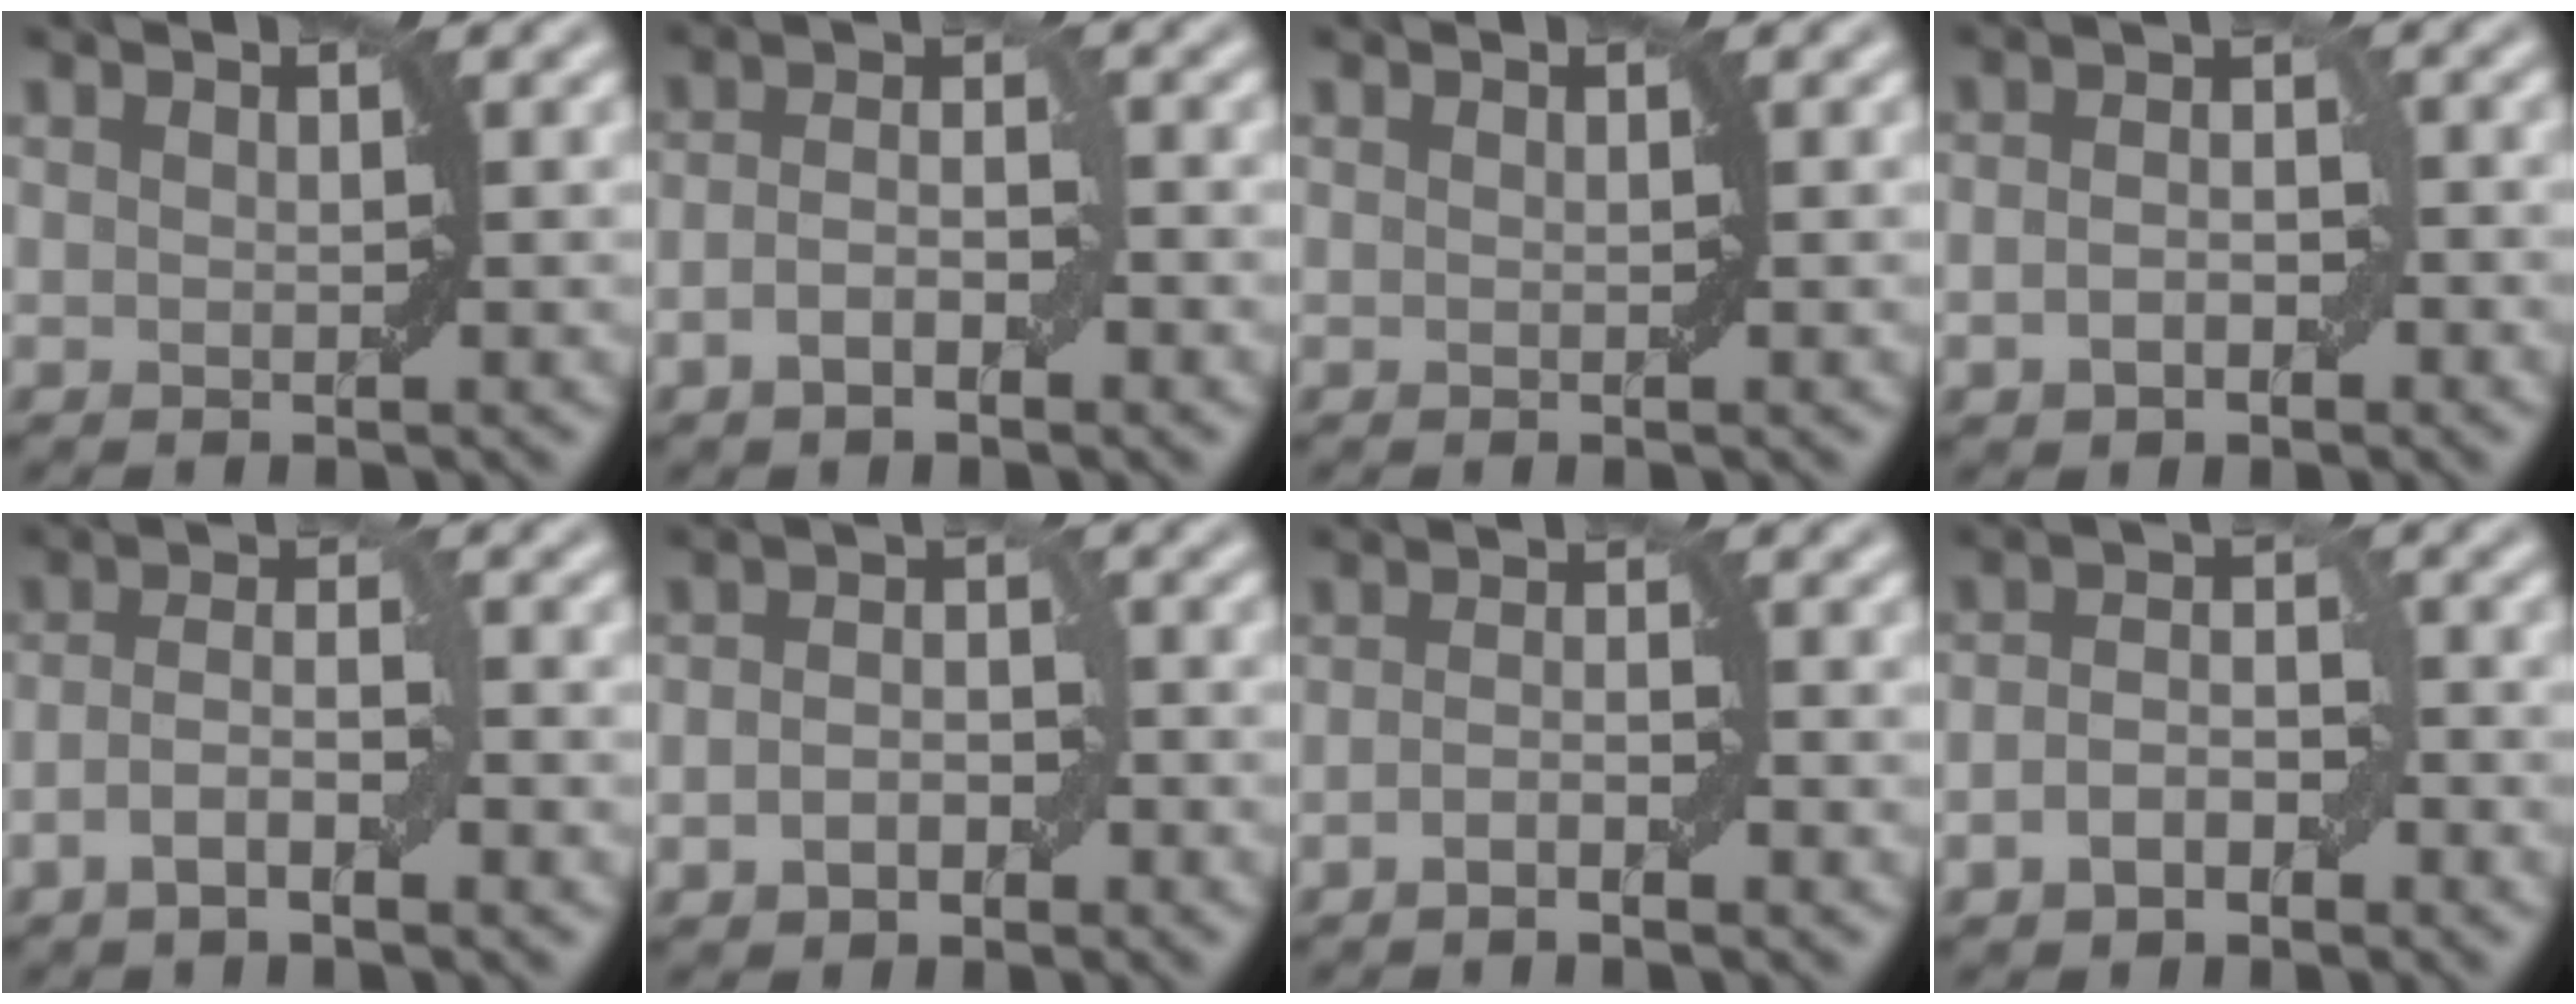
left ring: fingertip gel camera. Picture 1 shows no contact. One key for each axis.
{"total": 3.0, "fx": -1.3, "fy": 1.3, "fz": 2.4, "tx": -0.048, "ty": 0.002, "tz": -0.027}
{"total": 0.0}
{"total": 2.9, "fx": -0.9, "fy": 1.7, "fz": 2.1, "tx": -0.036, "ty": 0.003, "tz": -0.020}
{"total": 3.5, "fx": -1.6, "fy": 1.0, "fz": 3.0, "tx": -0.058, "ty": 0.007, "tz": -0.035}
{"total": 3.3, "fx": -1.1, "fy": 2.2, "fz": 2.2, "tx": -0.033, "ty": 0.002, "tz": -0.024}
{"total": 1.8, "fx": -1.0, "fy": 0.4, "fz": 1.4, "tx": -0.026, "ty": 0.005, "tz": -0.020}
{"total": 3.5, "fx": -1.5, "fy": 2.1, "fz": 2.4, "tx": -0.044, "ty": 0.005, "tz": -0.031}